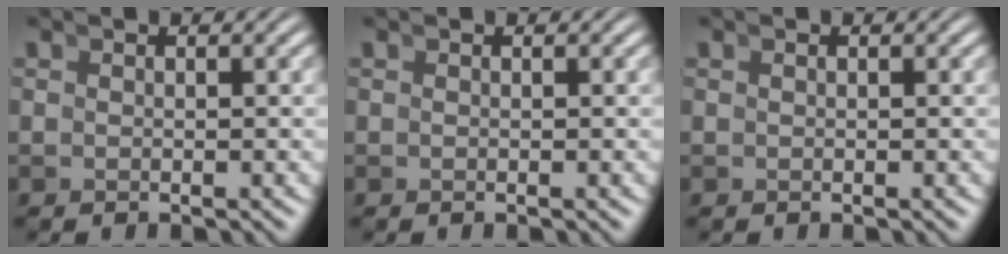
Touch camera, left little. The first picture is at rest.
{"total": 0.0}
{"total": 0.0}